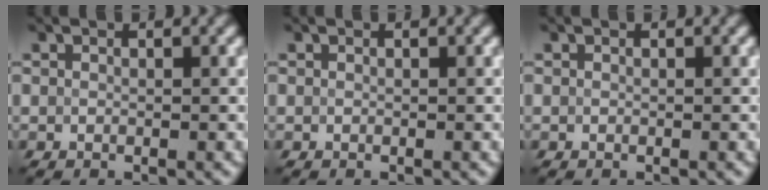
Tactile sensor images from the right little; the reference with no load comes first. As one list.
[{"total": 0.0}, {"total": 0.0}]